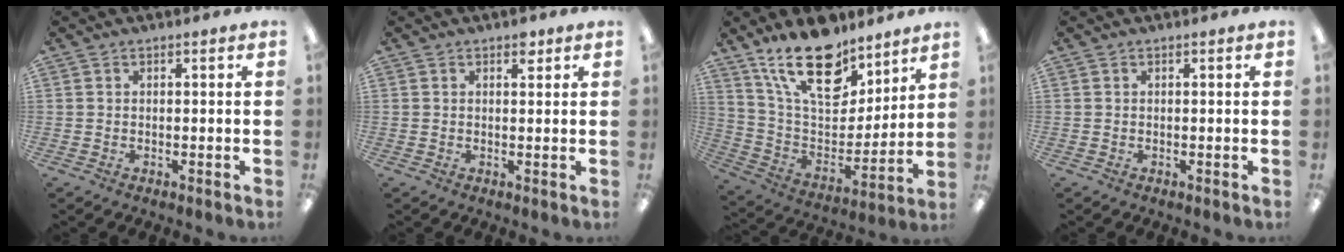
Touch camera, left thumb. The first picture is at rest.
{"total": 2.3, "force": [1.6, 1.2, 1.2], "torque": [-0.002, -0.007, 0.022]}
{"total": 21.1, "force": [14.8, 10.1, 11.2], "torque": [-0.195, -0.087, 0.266]}
{"total": 0.0}